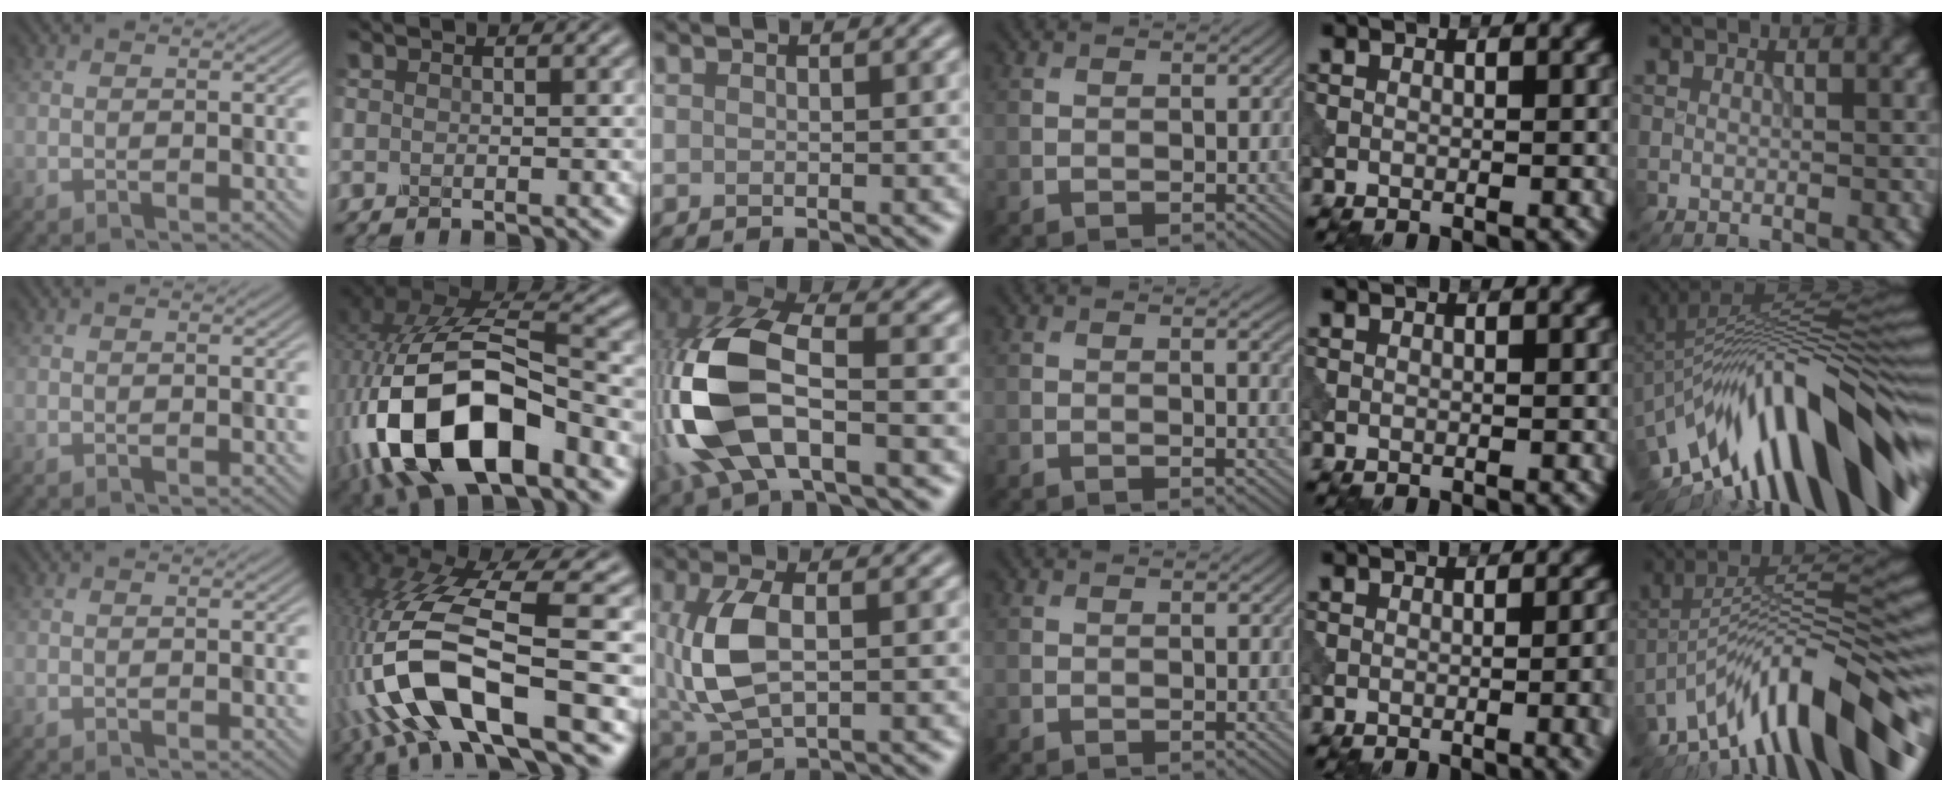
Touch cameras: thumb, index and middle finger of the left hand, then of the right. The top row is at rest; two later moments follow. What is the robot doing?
{"motion": "dispense", "object": "dispenser bottle"}